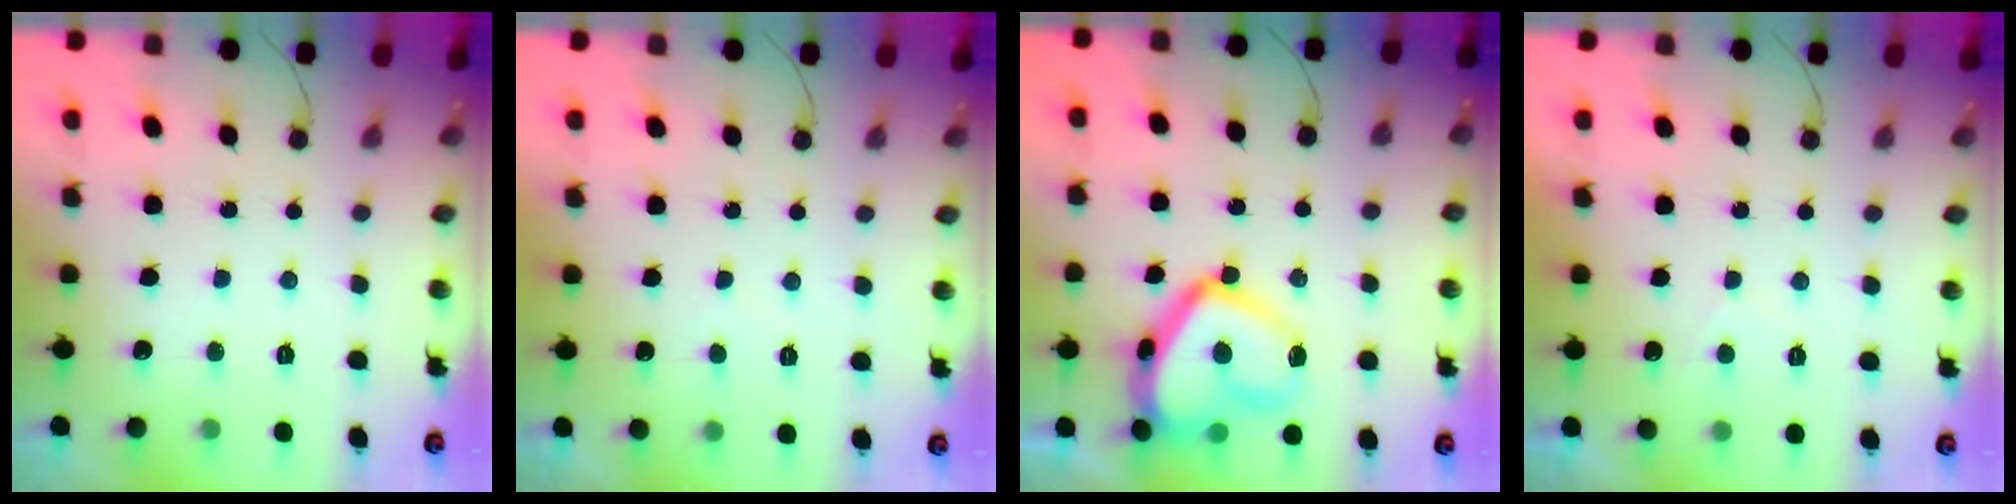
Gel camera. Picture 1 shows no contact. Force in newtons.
{"total": 0.8, "press": 0.7, "slide": 0.3}
{"total": 16.9, "press": 16.8, "slide": 1.5}
{"total": 0.7, "press": 0.3, "slide": 0.6}